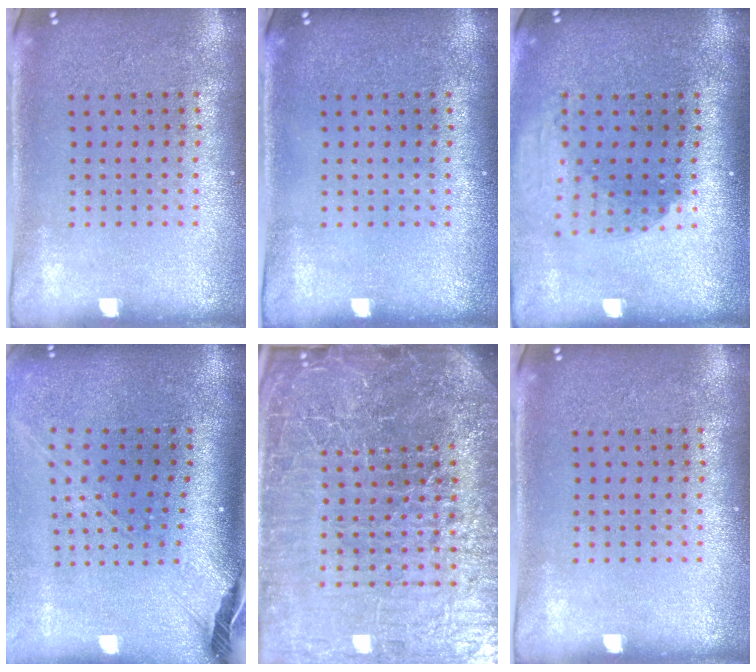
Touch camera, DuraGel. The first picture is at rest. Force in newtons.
{"total": 0.0}
{"total": 2.0, "press": 1.5, "slide": 1.3}
{"total": 2.6, "press": 1.9, "slide": 1.8}
{"total": 7.7, "press": 6.7, "slide": 3.9}
{"total": 0.0}